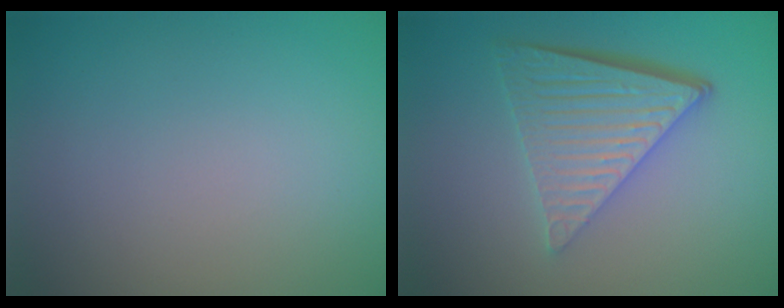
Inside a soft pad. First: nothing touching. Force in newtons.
{"total": 6.6, "press": 4.4, "slide": 4.9}